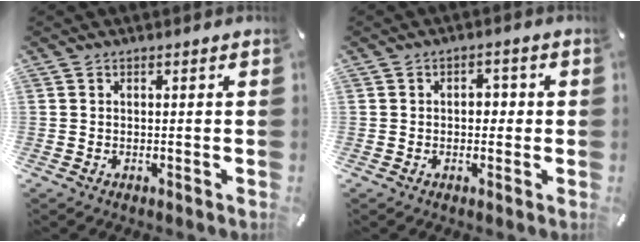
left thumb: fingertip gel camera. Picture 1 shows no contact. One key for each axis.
{"total": 3.0, "fx": -0.5, "fy": 2.2, "fz": 2.0, "tx": -0.023, "ty": 0.004, "tz": -0.018}